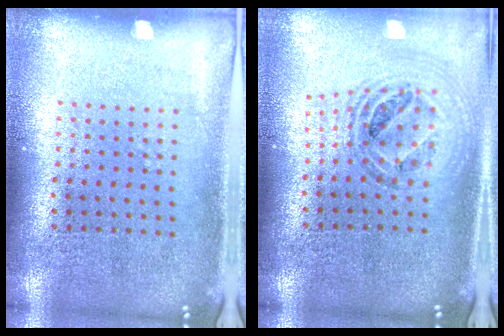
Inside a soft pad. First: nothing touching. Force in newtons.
{"total": 0.9, "press": 0.9, "slide": 0.2}